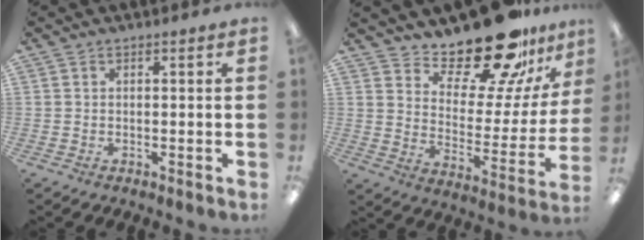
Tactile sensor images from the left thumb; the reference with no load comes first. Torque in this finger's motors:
{"motor_torque": [0.40, 0.33, 1.06, -1.71, 0.02]}